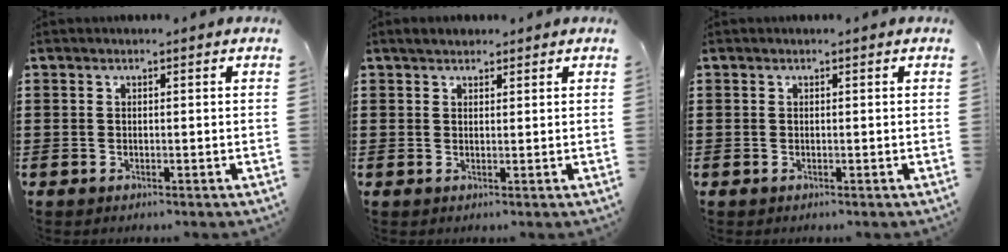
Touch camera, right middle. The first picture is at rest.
{"total": 1.5, "force": [1.4, 0.6, 0.1], "torque": [0.002, 0.002, 0.025]}
{"total": 0.0}